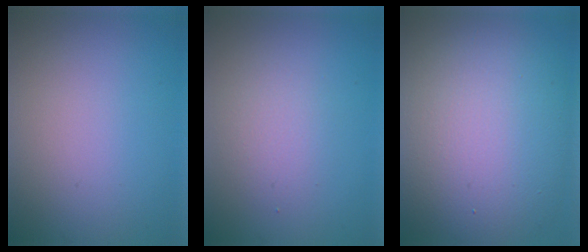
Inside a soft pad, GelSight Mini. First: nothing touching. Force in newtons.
{"total": 2.0, "press": 2.0, "slide": 0.2}
{"total": 13.9, "press": 13.9, "slide": 0.8}